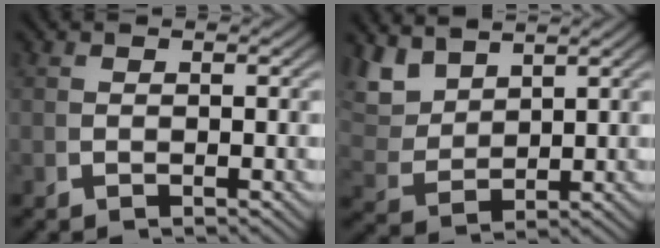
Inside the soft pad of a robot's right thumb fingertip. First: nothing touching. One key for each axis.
{"total": 4.5, "fx": 2.4, "fy": 2.7, "fz": 2.6, "tx": -0.071, "ty": -0.007, "tz": 0.060}